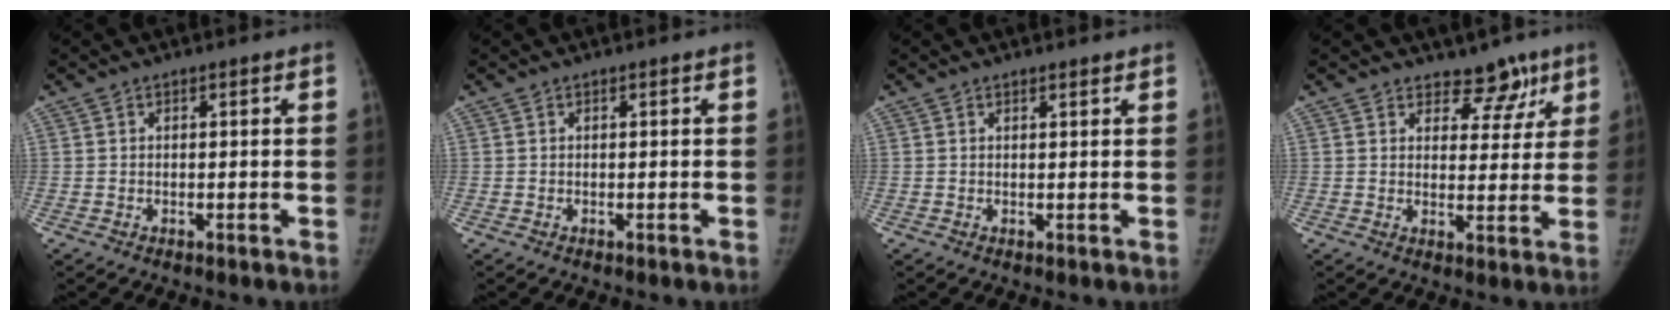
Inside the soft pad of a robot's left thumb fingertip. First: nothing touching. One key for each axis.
{"total": 0.0}
{"total": 1.2, "fx": 1.1, "fy": 0.2, "fz": 0.5, "tx": -0.003, "ty": -0.006, "tz": 0.018}
{"total": 6.6, "fx": 4.9, "fy": 3.9, "fz": 2.1, "tx": 0.016, "ty": -0.028, "tz": 0.070}